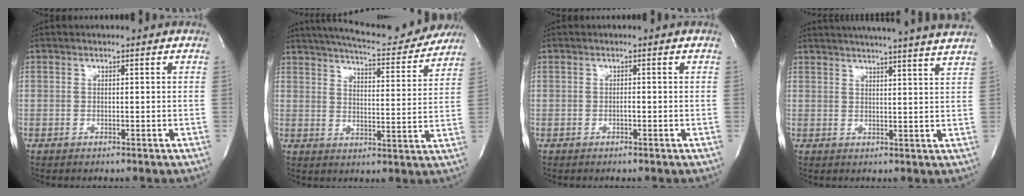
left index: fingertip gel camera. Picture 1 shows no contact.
{"total": 18.9, "force": [17.2, 2.9, 7.1], "torque": [-0.112, -0.011, 0.224]}
{"total": 0.5, "force": [-0.4, 0.1, 0.4], "torque": [-0.012, -0.002, -0.005]}
{"total": 19.7, "force": [17.9, -0.7, 8.0], "torque": [-0.131, -0.011, 0.226]}